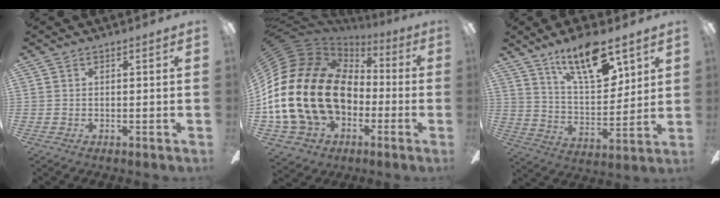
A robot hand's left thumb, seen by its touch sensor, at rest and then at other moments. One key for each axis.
{"total": 27.9, "fx": -2.1, "fy": 19.8, "fz": 19.5, "tx": -0.448, "ty": 0.015, "tz": -0.007}
{"total": 18.0, "fx": 11.2, "fy": 6.8, "fz": 12.3, "tx": -0.200, "ty": -0.049, "tz": 0.185}